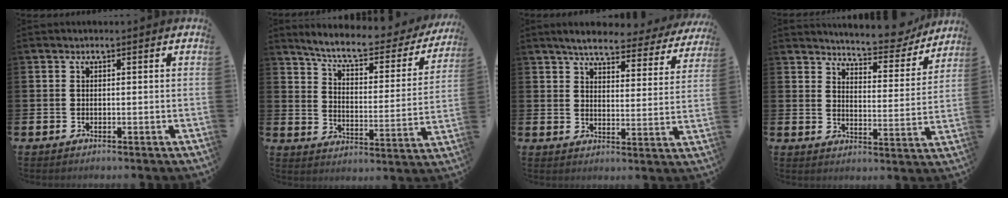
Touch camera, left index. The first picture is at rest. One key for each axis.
{"total": 7.2, "fx": 6.3, "fy": 1.6, "fz": 3.0, "tx": -0.081, "ty": -0.045, "tz": 0.102}
{"total": 5.2, "fx": 4.9, "fy": 0.7, "fz": 1.6, "tx": -0.045, "ty": -0.029, "tz": 0.079}
{"total": 6.7, "fx": 6.5, "fy": 0.8, "fz": 1.0, "tx": -0.036, "ty": -0.050, "tz": 0.113}